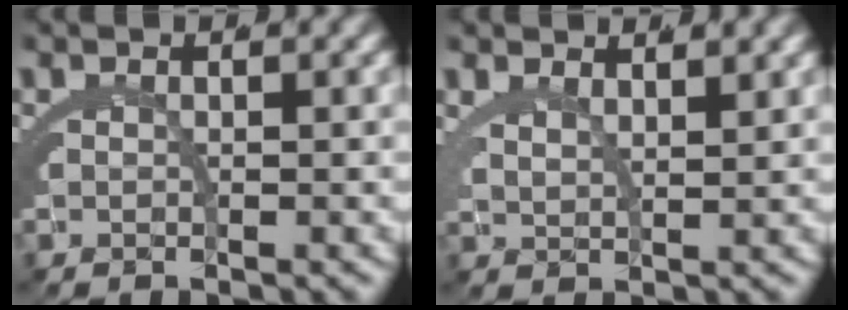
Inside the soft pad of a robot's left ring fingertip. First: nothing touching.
{"total": 2.4, "force": [2.2, -0.1, 0.9], "torque": [-0.022, -0.008, 0.048]}